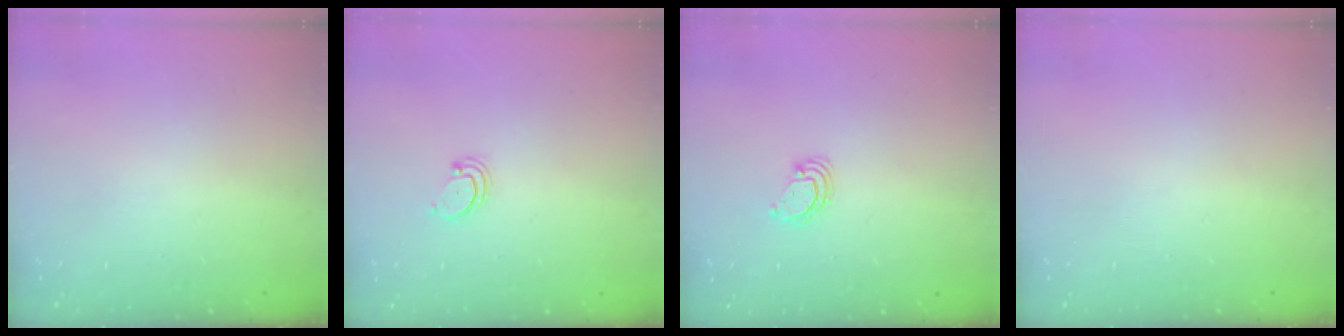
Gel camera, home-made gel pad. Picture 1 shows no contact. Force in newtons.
{"total": 2.2, "press": 2.2, "slide": 0.2}
{"total": 2.3, "press": 2.3, "slide": 0.1}
{"total": 0.0}